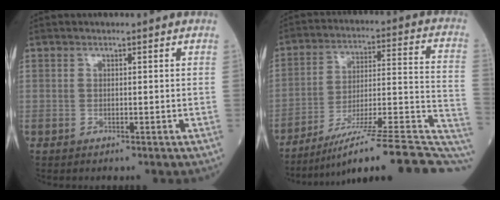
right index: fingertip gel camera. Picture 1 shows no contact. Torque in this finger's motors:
{"motor_torque": [-0.32, -1.09, 0.26, 0.12]}